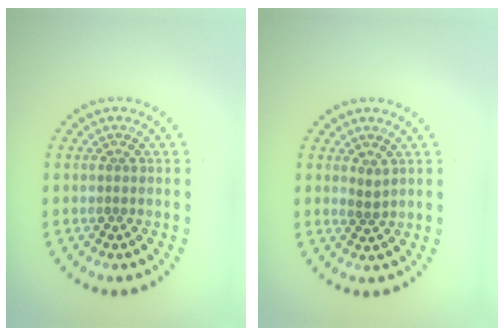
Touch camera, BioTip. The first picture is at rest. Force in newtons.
{"total": 1.0, "press": 0.8, "slide": 0.5}